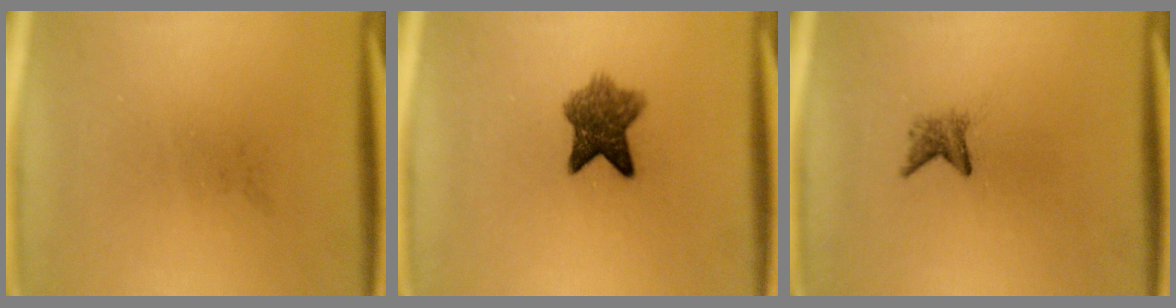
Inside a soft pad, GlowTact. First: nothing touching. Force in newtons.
{"total": 6.5}
{"total": 1.8}